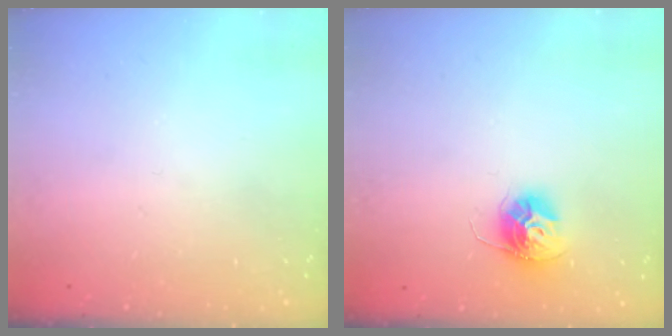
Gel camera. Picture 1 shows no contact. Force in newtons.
{"total": 11.4, "press": 11.3, "slide": 0.8}